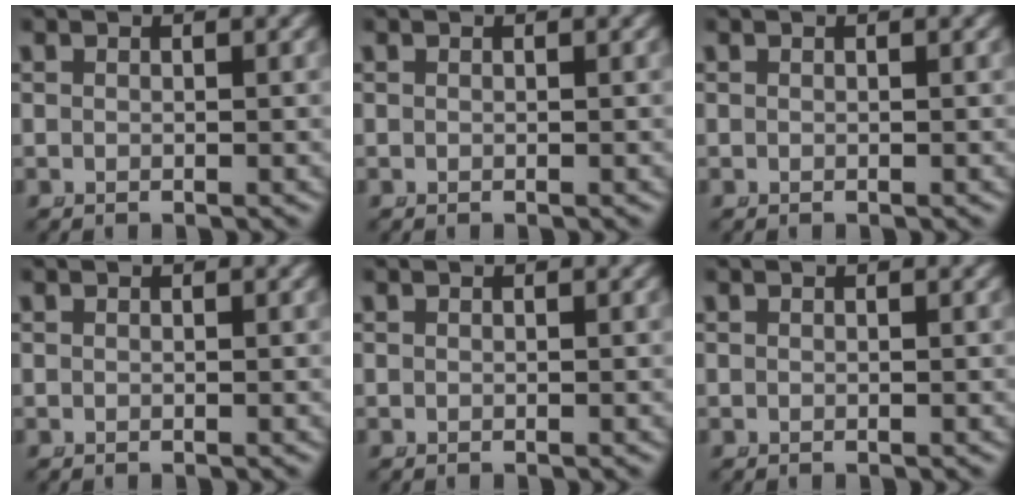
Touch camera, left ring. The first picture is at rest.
{"total": 0.0}
{"total": 0.0}
{"total": 0.0}
{"total": 0.0}
{"total": 0.0}